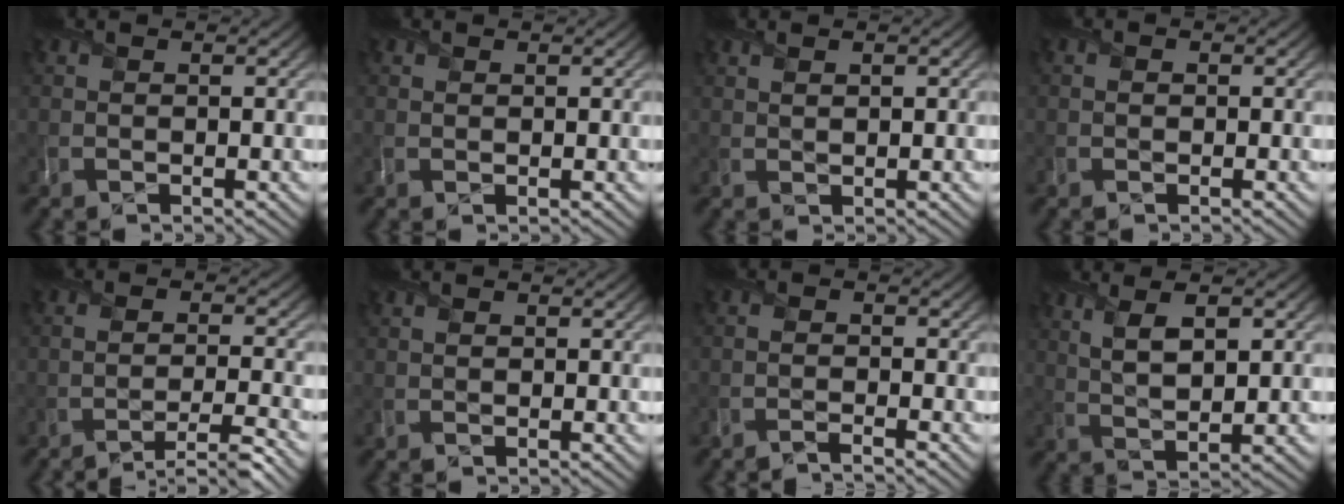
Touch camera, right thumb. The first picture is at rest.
{"total": 0.6, "force": [0.5, 0.2, 0.1], "torque": [-0.001, 0.002, 0.010]}
{"total": 1.1, "force": [0.7, 0.2, 0.8], "torque": [-0.017, 0.004, 0.016]}
{"total": 0.9, "force": [0.1, 0.7, 0.5], "torque": [-0.006, -0.002, 0.004]}
{"total": 5.3, "force": [-3.7, 0.9, 3.8], "torque": [-0.061, 0.006, -0.066]}
{"total": 0.6, "force": [0.2, 0.5, 0.3], "torque": [-0.002, 0.000, 0.006]}
{"total": 1.8, "force": [-1.6, 0.1, 0.9], "torque": [-0.012, 0.002, -0.041]}
{"total": 6.5, "force": [2.5, 2.0, 5.6], "torque": [-0.114, 0.005, 0.051]}